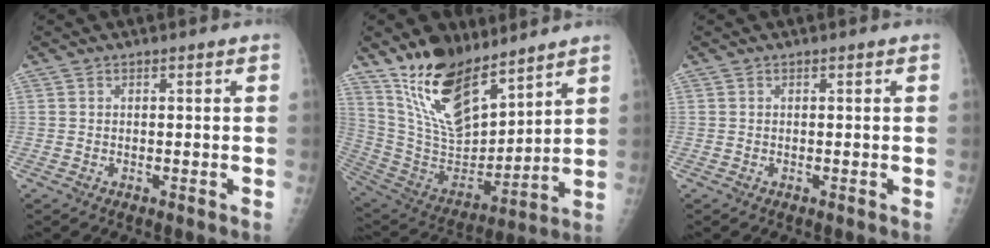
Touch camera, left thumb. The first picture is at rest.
{"total": 18.4, "force": [13.1, 7.8, 10.2], "torque": [-0.143, -0.078, 0.258]}
{"total": 0.0}